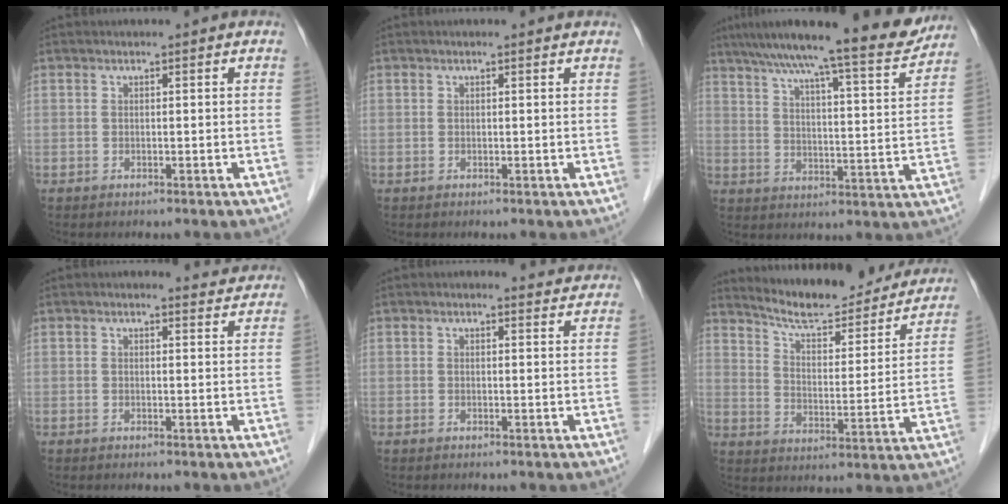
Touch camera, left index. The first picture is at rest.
{"total": 1.0, "force": [0.9, 0.2, 0.6], "torque": [-0.011, 0.010, 0.012]}
{"total": 18.3, "force": [15.7, 1.2, 9.2], "torque": [-0.138, -0.008, 0.220]}
{"total": 2.4, "force": [2.3, 0.6, 0.4], "torque": [-0.009, 0.000, 0.019]}
{"total": 2.3, "force": [2.1, 0.7, 0.5], "torque": [-0.010, 0.002, 0.017]}
{"total": 20.4, "force": [18.8, 4.0, 7.0], "torque": [-0.093, -0.027, 0.253]}